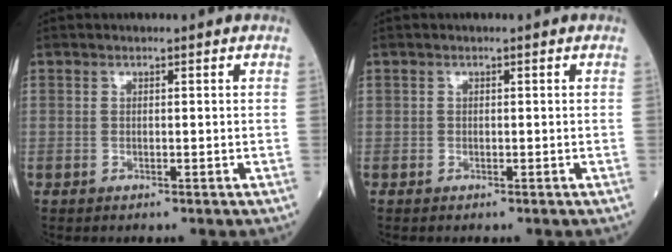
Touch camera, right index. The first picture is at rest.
{"total": 0.0}